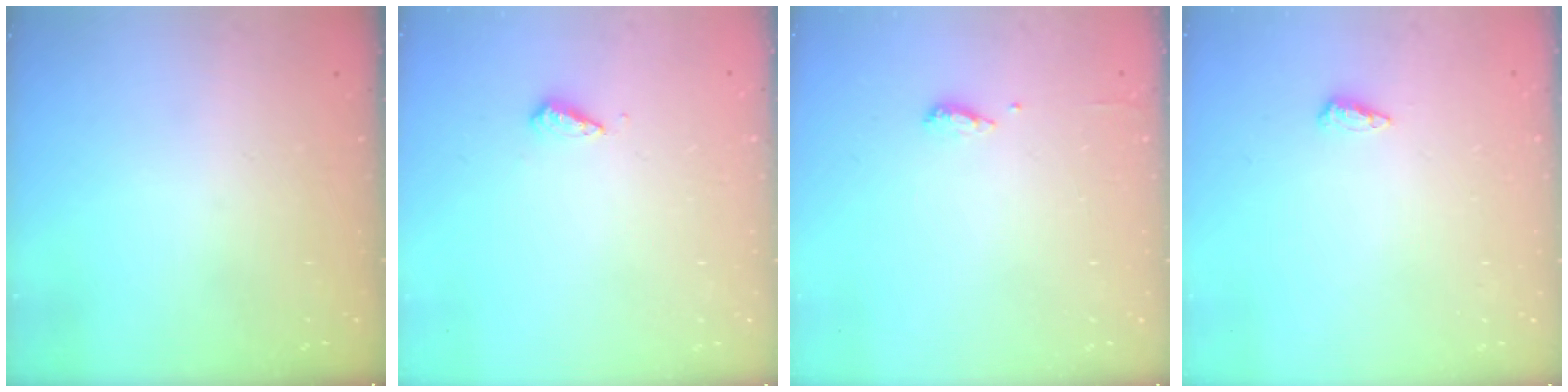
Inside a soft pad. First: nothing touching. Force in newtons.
{"total": 2.8, "press": 2.8, "slide": 0.7}
{"total": 6.1, "press": 6.0, "slide": 1.3}
{"total": 6.1, "press": 6.0, "slide": 1.0}